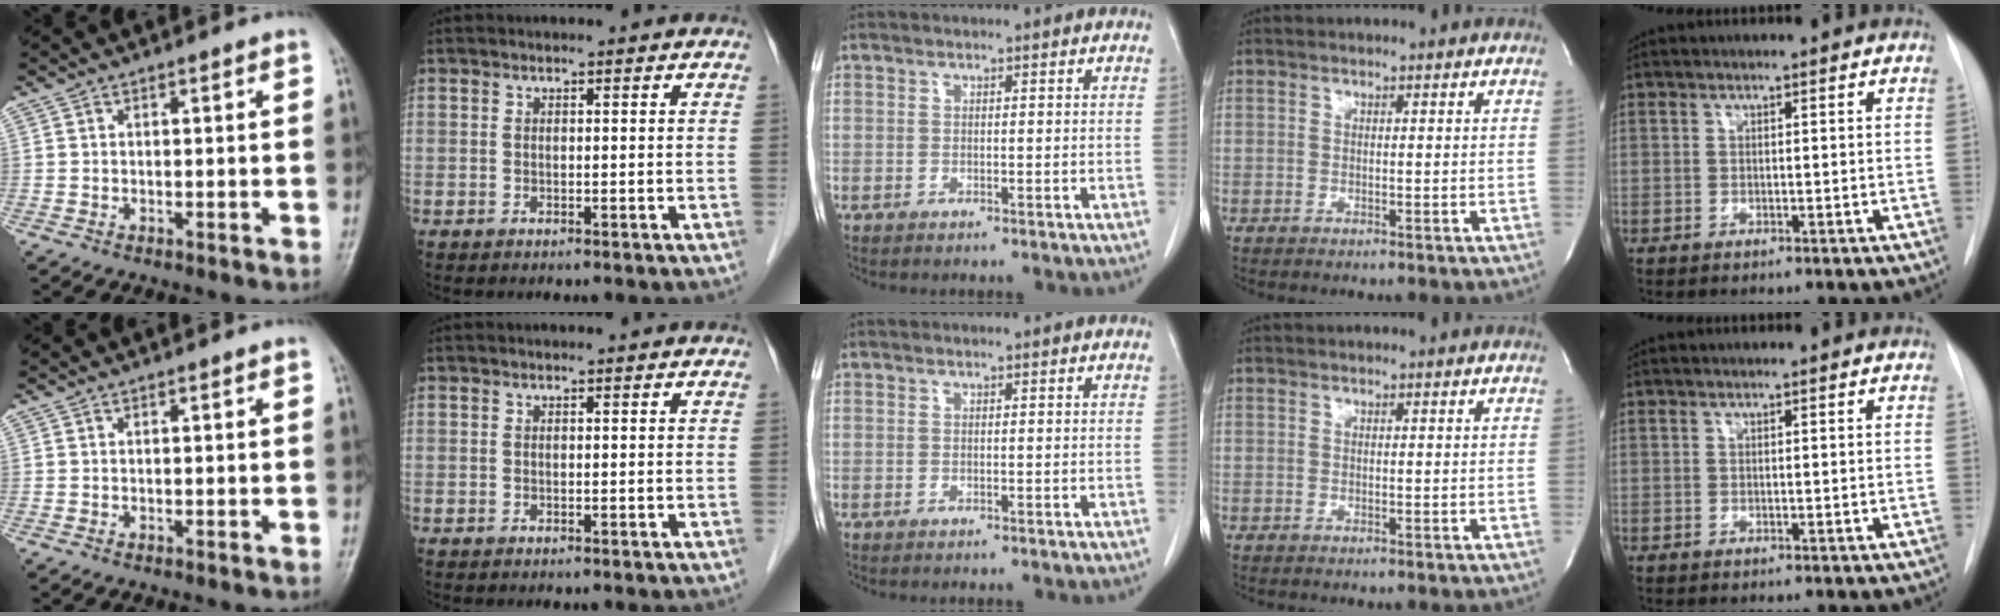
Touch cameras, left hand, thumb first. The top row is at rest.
{}